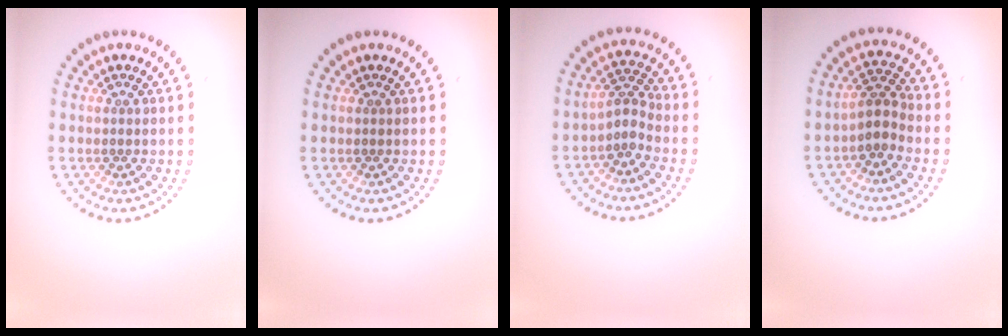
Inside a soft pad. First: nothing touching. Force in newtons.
{"total": 0.0}
{"total": 2.1, "press": 1.5, "slide": 1.5}
{"total": 2.3, "press": 1.9, "slide": 1.3}